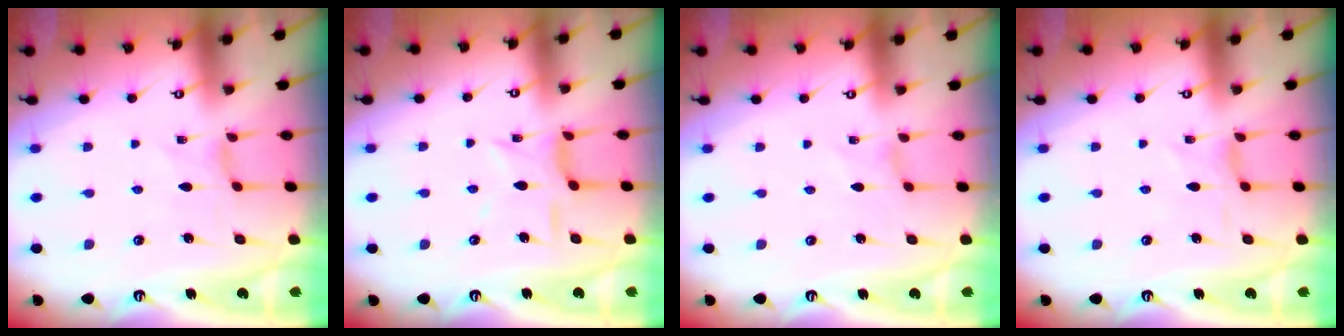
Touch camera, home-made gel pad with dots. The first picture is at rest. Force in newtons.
{"total": 6.7, "press": 6.6, "slide": 0.7}
{"total": 0.7, "press": 0.6, "slide": 0.1}
{"total": 0.8, "press": 0.8, "slide": 0.2}